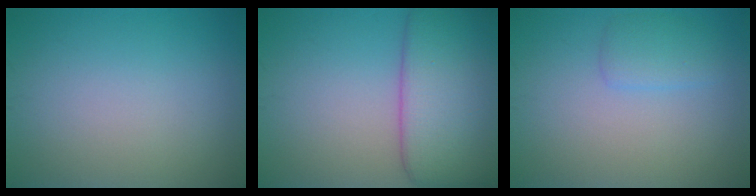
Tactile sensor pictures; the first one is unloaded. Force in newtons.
{"total": 8.7, "press": 8.6, "slide": 0.6}
{"total": 1.9, "press": 1.9, "slide": 0.1}